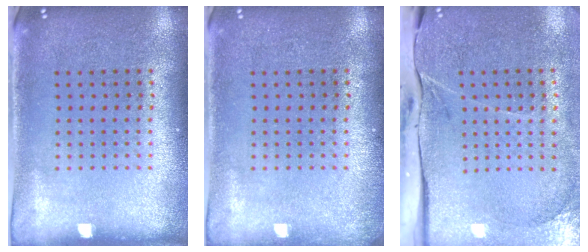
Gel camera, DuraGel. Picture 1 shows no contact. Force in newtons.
{"total": 0.7, "press": 0.7, "slide": 0.1}
{"total": 4.1, "press": 3.4, "slide": 2.3}